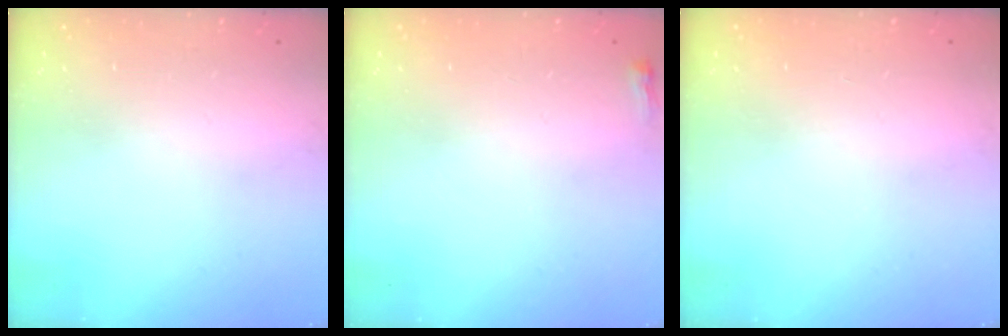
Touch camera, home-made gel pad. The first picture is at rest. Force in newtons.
{"total": 2.2, "press": 2.2, "slide": 0.6}
{"total": 0.0}